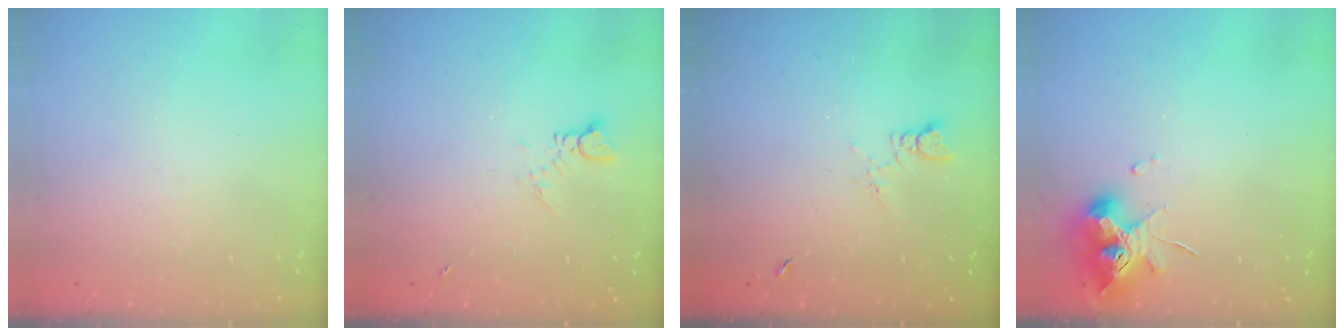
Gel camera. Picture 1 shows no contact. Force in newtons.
{"total": 3.0, "press": 2.9, "slide": 0.4}
{"total": 4.3, "press": 4.2, "slide": 0.6}
{"total": 11.0, "press": 11.0, "slide": 1.2}